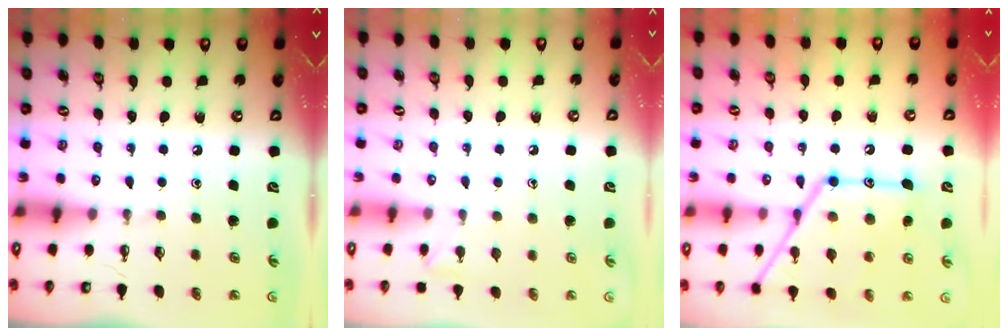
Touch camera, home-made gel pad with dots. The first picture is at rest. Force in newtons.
{"total": 5.5, "press": 5.4, "slide": 0.6}
{"total": 18.8, "press": 18.7, "slide": 1.5}